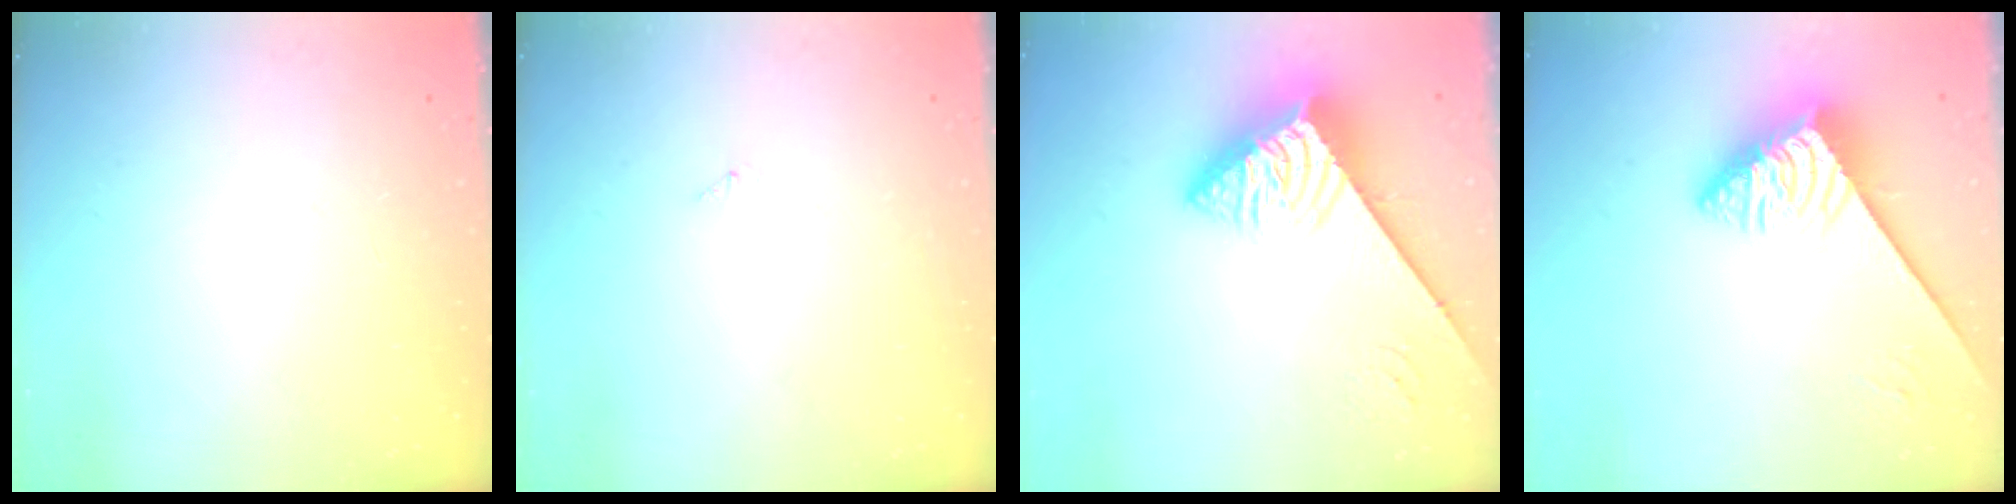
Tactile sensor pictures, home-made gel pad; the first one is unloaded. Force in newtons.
{"total": 0.0}
{"total": 6.3, "press": 6.3, "slide": 0.8}
{"total": 3.7, "press": 3.7, "slide": 0.6}